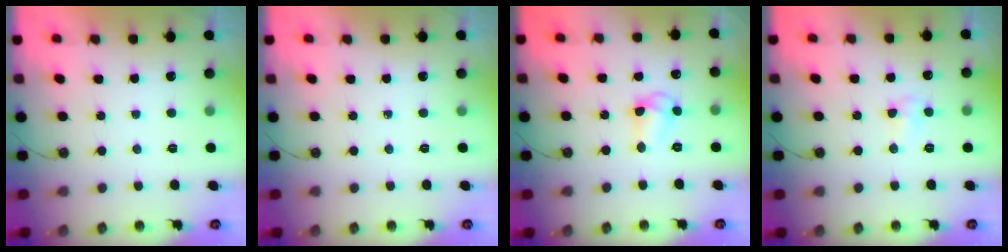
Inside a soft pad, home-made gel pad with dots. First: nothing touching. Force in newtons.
{"total": 0.0}
{"total": 7.2, "press": 7.2, "slide": 0.6}
{"total": 4.3, "press": 4.2, "slide": 0.9}